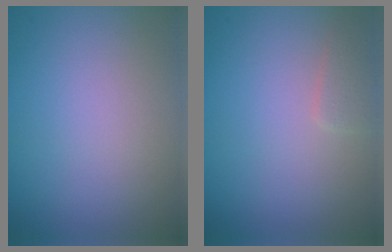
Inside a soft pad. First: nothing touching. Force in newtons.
{"total": 1.2, "press": 1.2, "slide": 0.0}